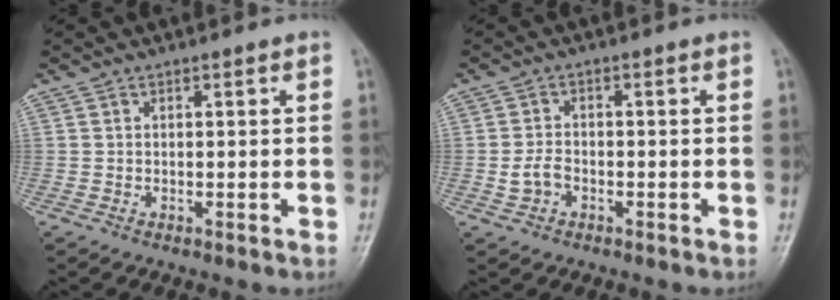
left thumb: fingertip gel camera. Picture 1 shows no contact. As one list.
[{"total": 3.4, "force": [-1.2, 2.4, 2.1], "torque": [-0.038, 0.014, -0.022]}]